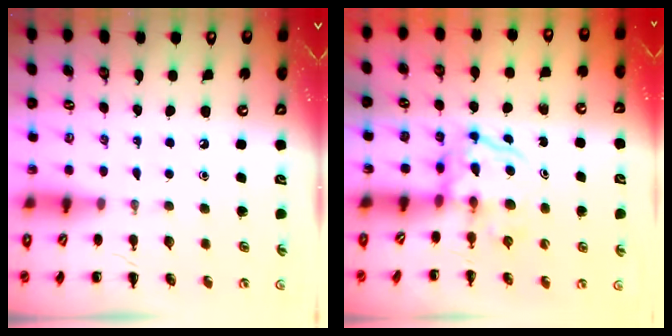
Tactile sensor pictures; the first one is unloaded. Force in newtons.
{"total": 3.8, "press": 3.8, "slide": 0.4}